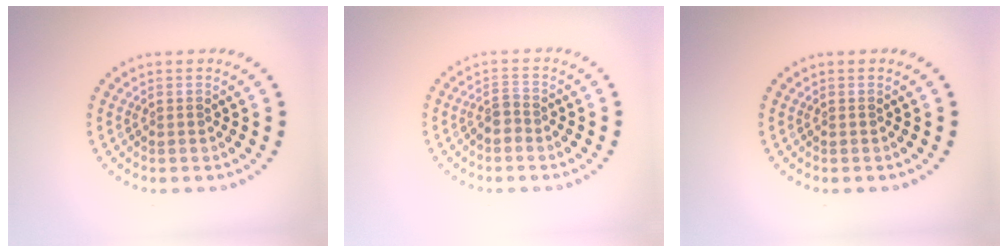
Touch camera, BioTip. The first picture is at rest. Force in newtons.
{"total": 1.6, "press": 1.3, "slide": 1.0}
{"total": 0.0}